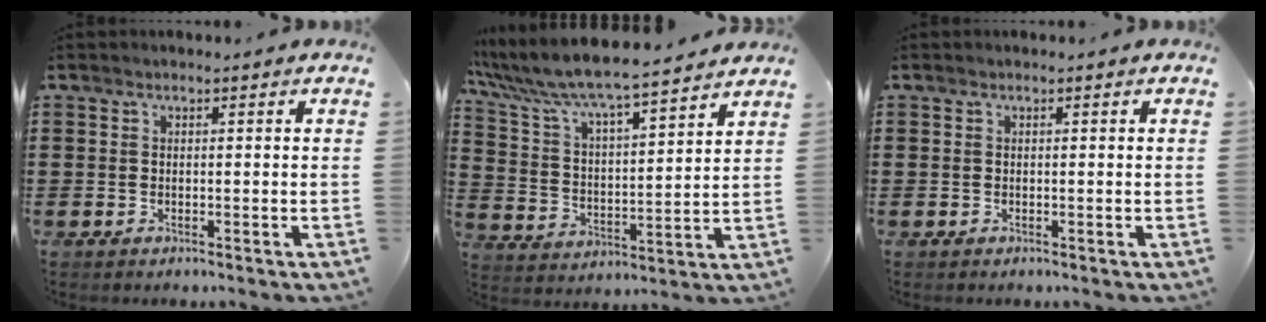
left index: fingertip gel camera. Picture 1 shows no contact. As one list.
[{"total": 6.5, "force": [6.1, 0.3, 2.3], "torque": [-0.075, -0.042, 0.099]}, {"total": 0.0}]